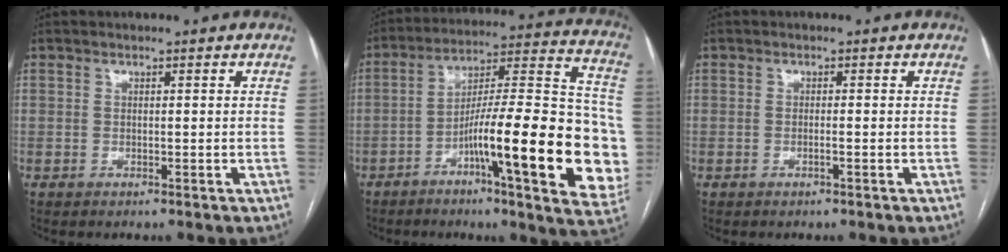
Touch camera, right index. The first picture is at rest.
{"total": 24.1, "force": [-6.6, 3.2, 23.0], "torque": [-0.273, 0.015, -0.095]}
{"total": 0.8, "force": [-0.4, 0.0, 0.7], "torque": [-0.013, 0.001, -0.005]}